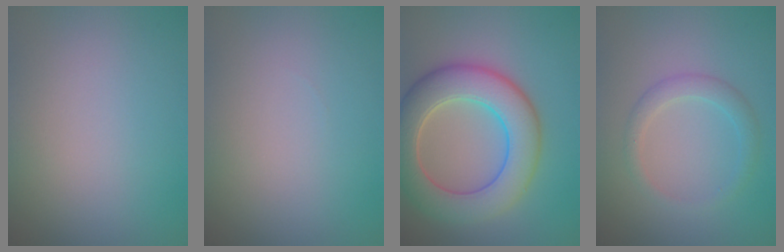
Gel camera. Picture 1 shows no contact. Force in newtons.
{"total": 0.0}
{"total": 8.4, "press": 8.3, "slide": 0.5}
{"total": 2.1, "press": 2.1, "slide": 0.1}